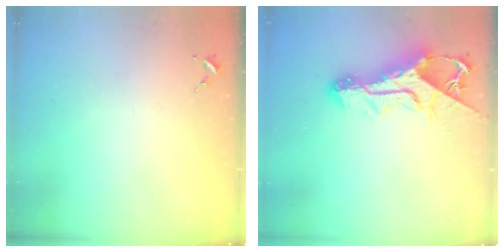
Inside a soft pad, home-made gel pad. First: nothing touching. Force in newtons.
{"total": 13.9, "press": 13.8, "slide": 1.4}